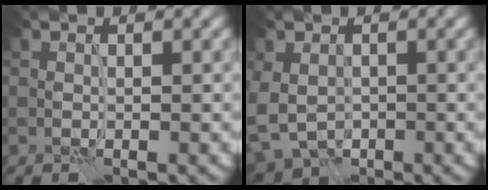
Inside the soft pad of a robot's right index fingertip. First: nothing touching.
{"total": 5.8, "force": [-1.1, 4.4, 3.5], "torque": [-0.088, -0.014, -0.011]}